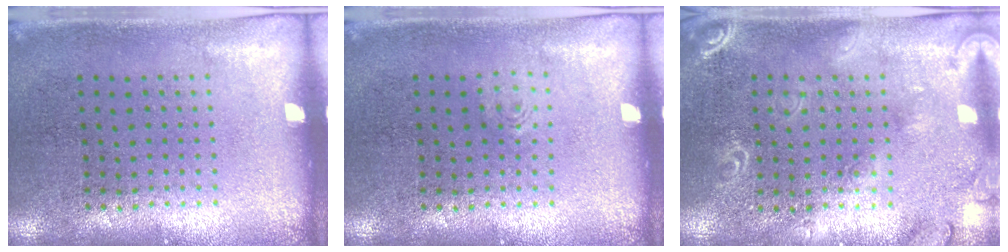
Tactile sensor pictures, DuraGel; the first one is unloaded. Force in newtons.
{"total": 0.6, "press": 0.6, "slide": 0.2}
{"total": 1.8, "press": 1.8, "slide": 0.5}